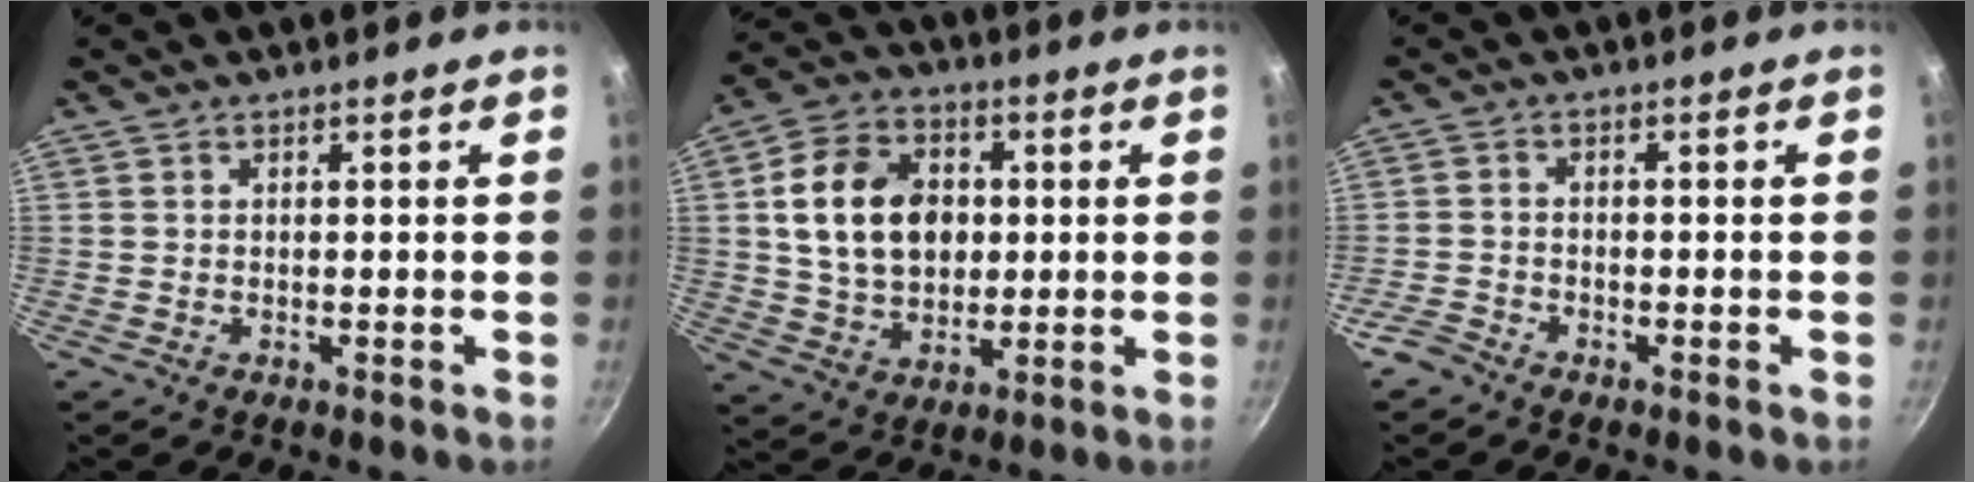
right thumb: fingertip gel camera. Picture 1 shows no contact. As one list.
[{"total": 15.6, "force": [1.9, 11.6, 10.3], "torque": [-0.161, 0.009, 0.032]}, {"total": 3.1, "force": [-2.6, 1.6, 0.9], "torque": [-0.025, 0.021, -0.054]}]